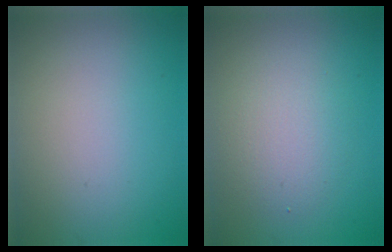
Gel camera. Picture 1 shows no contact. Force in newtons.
{"total": 3.1, "press": 3.1, "slide": 0.1}